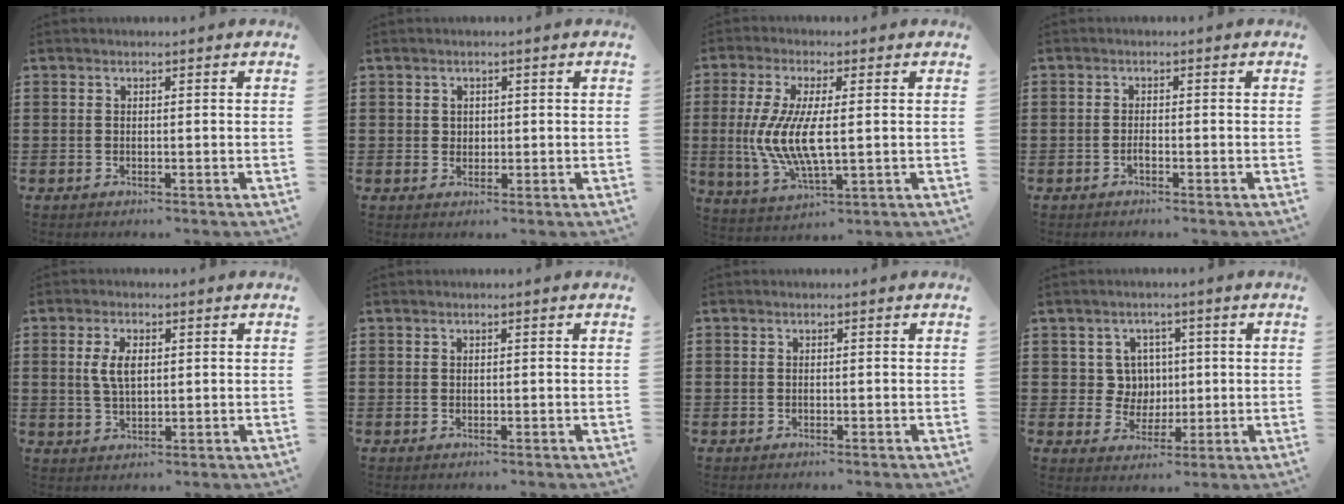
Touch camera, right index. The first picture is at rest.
{"total": 1.3, "force": [0.5, 1.2, 0.2], "torque": [-0.009, 0.006, 0.010]}
{"total": 9.1, "force": [-0.2, 3.0, 8.6], "torque": [-0.198, -0.014, -0.011]}
{"total": 1.0, "force": [-0.7, 0.4, 0.7], "torque": [-0.016, -0.005, -0.011]}
{"total": 4.7, "force": [0.9, 2.3, 4.0], "torque": [-0.084, 0.009, 0.015]}
{"total": 0.0}
{"total": 0.6, "force": [-0.2, 0.5, 0.1], "torque": [-0.001, 0.005, -0.005]}
{"total": 5.2, "force": [0.9, 4.8, 1.6], "torque": [-0.045, 0.013, 0.014]}